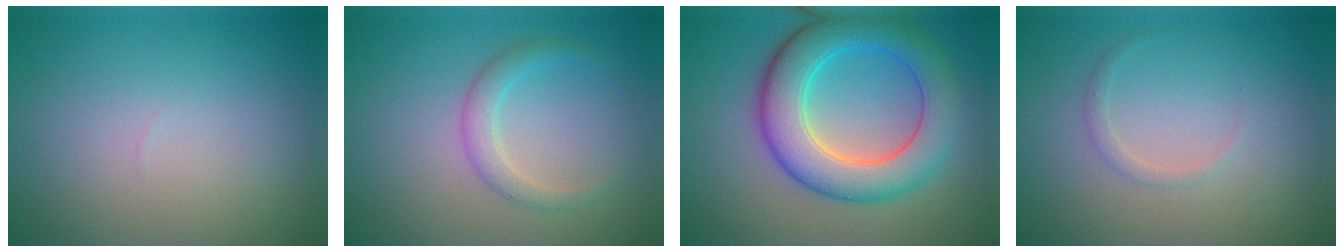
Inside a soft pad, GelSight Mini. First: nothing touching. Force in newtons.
{"total": 2.0, "press": 2.0, "slide": 0.1}
{"total": 7.7, "press": 7.7, "slide": 0.1}
{"total": 0.8, "press": 0.8, "slide": 0.0}